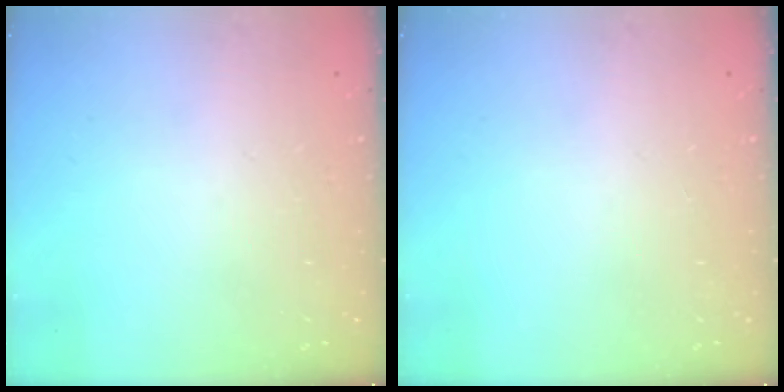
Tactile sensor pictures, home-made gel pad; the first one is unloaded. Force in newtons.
{"total": 0.0}